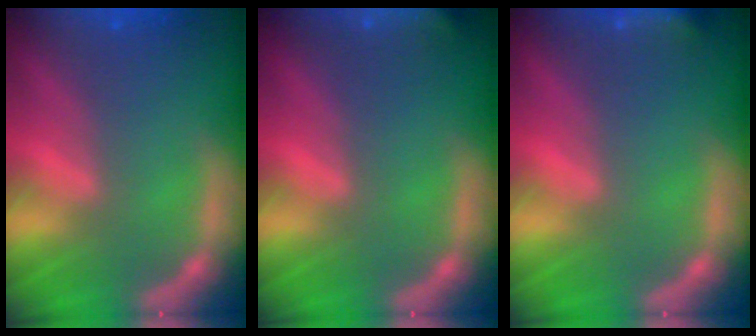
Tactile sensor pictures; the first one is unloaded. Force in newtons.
{"total": 9.5}
{"total": 4.4}